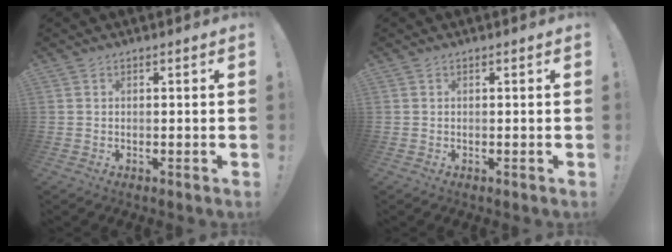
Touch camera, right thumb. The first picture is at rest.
{"total": 0.0}